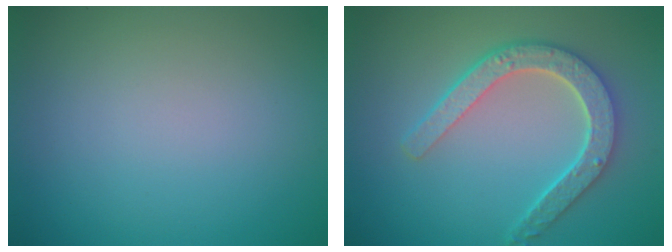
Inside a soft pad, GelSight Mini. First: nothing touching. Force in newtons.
{"total": 5.1, "press": 4.0, "slide": 3.2}